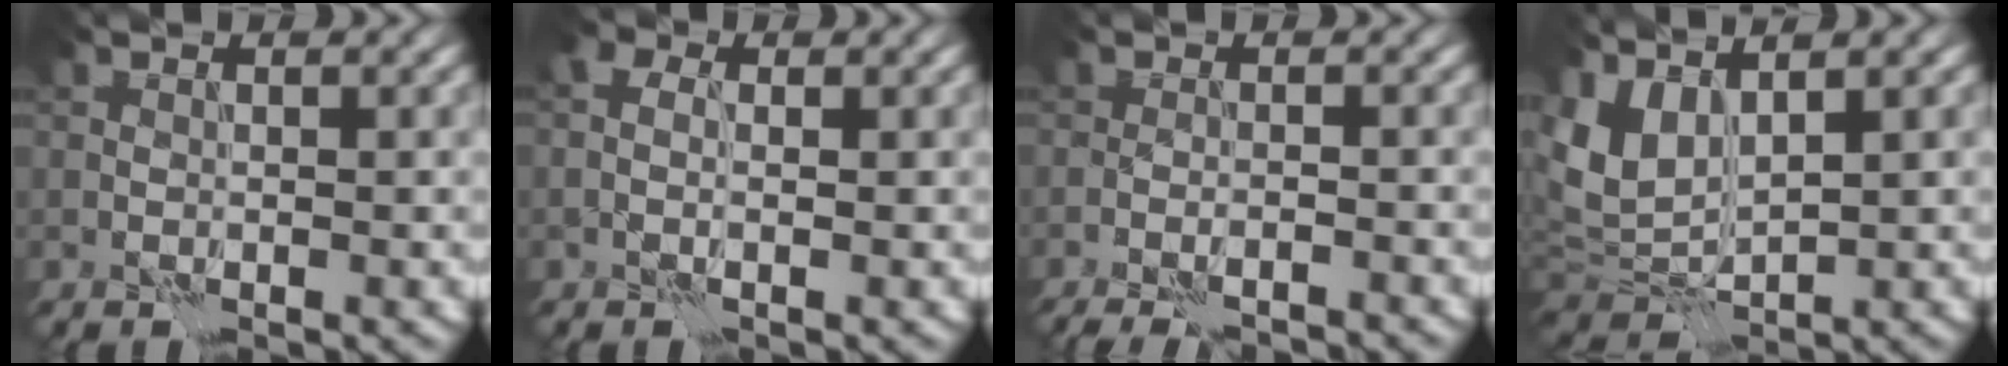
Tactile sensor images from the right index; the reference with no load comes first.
{"total": 2.7, "force": [0.4, 1.8, 1.9], "torque": [-0.027, 0.004, -0.021]}
{"total": 4.9, "force": [-4.3, 0.8, 2.1], "torque": [-0.030, 0.003, -0.059]}
{"total": 4.3, "force": [2.2, 2.2, 3.0], "torque": [-0.075, -0.001, 0.049]}